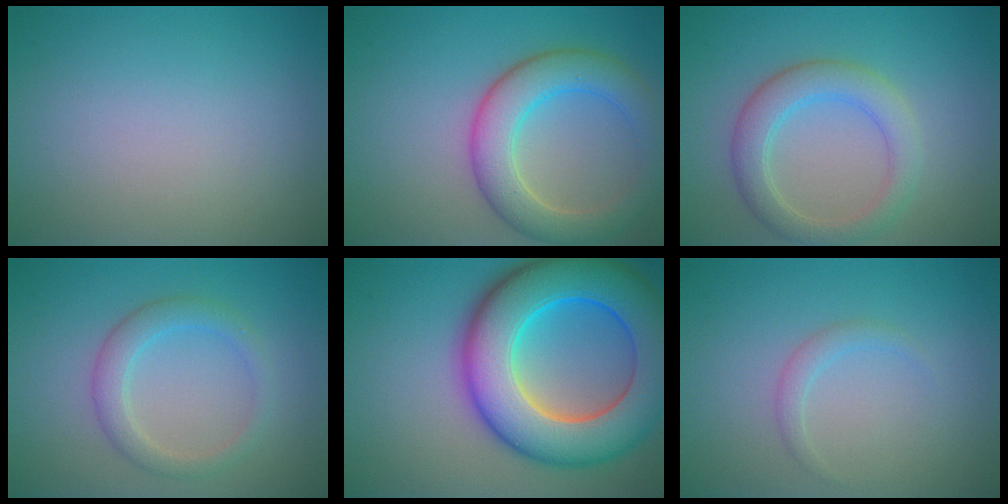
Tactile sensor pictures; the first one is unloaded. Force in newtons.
{"total": 6.1, "press": 6.1, "slide": 0.2}
{"total": 4.1, "press": 4.0, "slide": 0.4}
{"total": 2.8, "press": 2.8, "slide": 0.1}
{"total": 13.5, "press": 13.5, "slide": 0.2}
{"total": 1.2, "press": 1.1, "slide": 0.1}